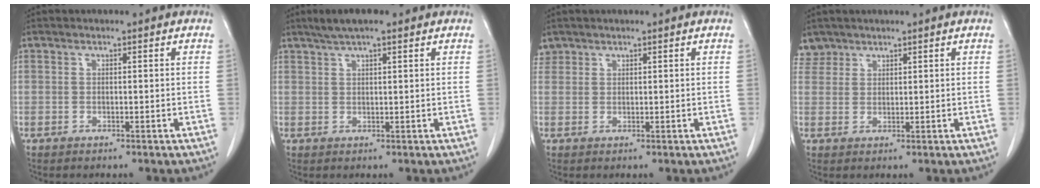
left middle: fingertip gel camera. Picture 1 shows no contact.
{"total": 4.8, "force": [3.5, 0.7, 3.2], "torque": [-0.062, 0.021, 0.060]}
{"total": 1.5, "force": [1.2, 0.9, -0.2], "torque": [0.009, 0.011, 0.022]}
{"total": 2.5, "force": [2.0, 1.3, -0.4], "torque": [0.013, 0.007, 0.039]}